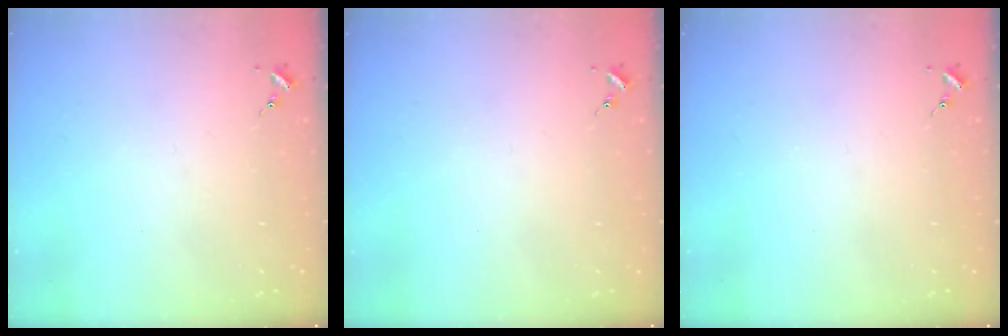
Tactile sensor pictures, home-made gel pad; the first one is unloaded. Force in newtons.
{"total": 0.0}
{"total": 0.0}